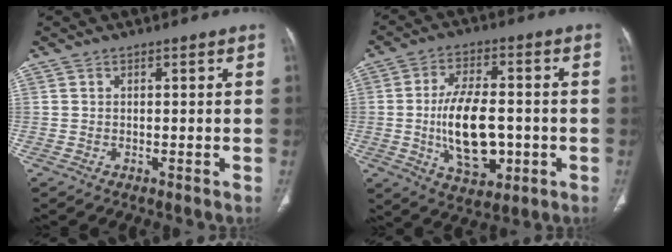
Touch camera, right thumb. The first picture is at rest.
{"total": 14.2, "force": [-1.9, 7.5, 11.9], "torque": [-0.193, 0.004, -0.022]}